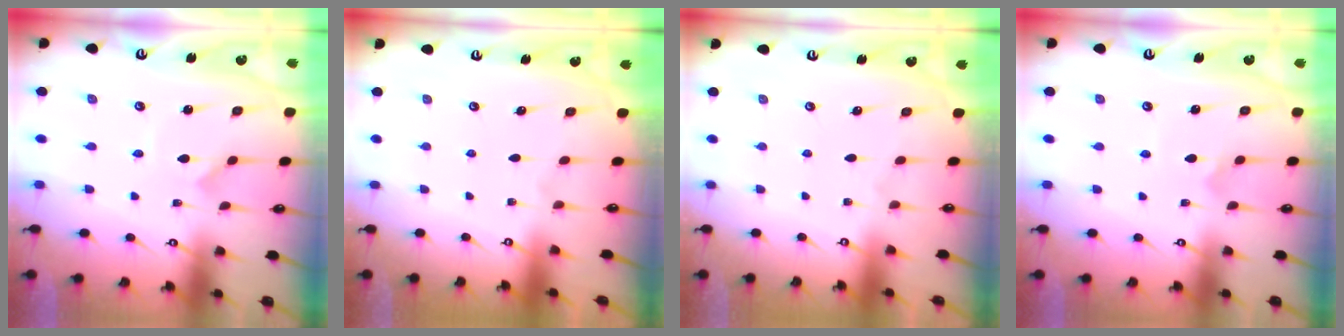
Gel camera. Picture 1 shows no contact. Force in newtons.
{"total": 0.0}
{"total": 0.0}
{"total": 2.8, "press": 2.8, "slide": 0.4}